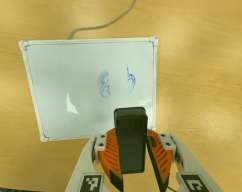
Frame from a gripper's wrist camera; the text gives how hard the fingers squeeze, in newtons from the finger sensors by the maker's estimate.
{"total": 8.1, "left": 9.1, "right": 7.2}